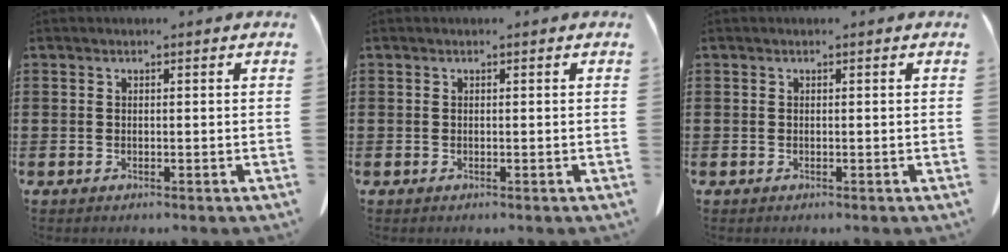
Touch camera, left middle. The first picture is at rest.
{"total": 0.0}
{"total": 0.0}